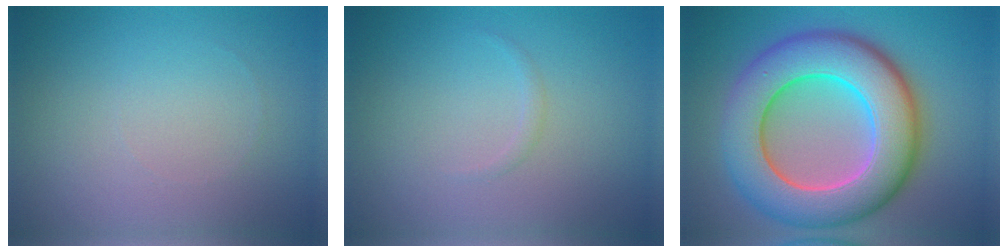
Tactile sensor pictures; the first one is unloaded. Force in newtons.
{"total": 0.5, "press": 0.5, "slide": 0.0}
{"total": 11.8, "press": 11.8, "slide": 0.7}